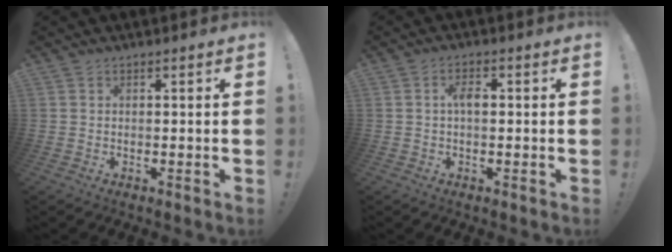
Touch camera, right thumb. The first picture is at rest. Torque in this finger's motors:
{"motor_torque": [0.28, 0.56, 0.24, -0.28, -0.03]}